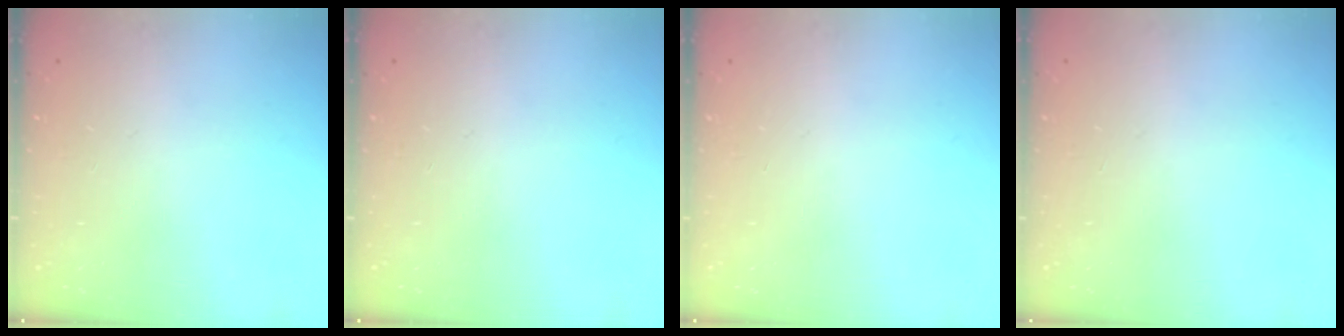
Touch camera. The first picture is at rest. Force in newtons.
{"total": 0.0}
{"total": 0.0}
{"total": 0.0}